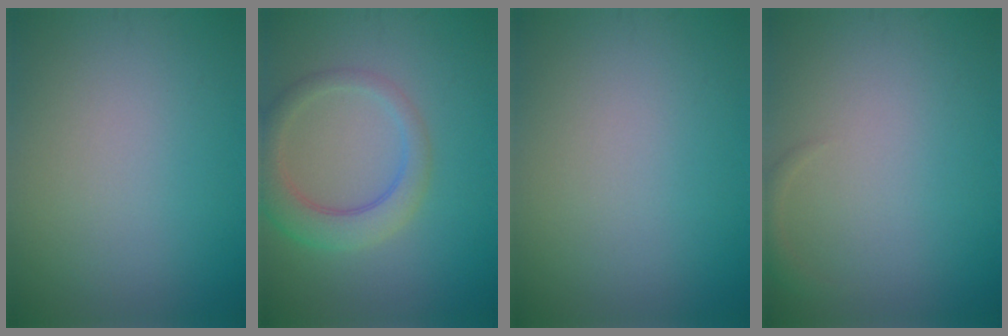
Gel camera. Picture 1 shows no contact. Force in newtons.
{"total": 4.1, "press": 4.0, "slide": 0.3}
{"total": 0.0}
{"total": 1.0, "press": 1.0, "slide": 0.1}